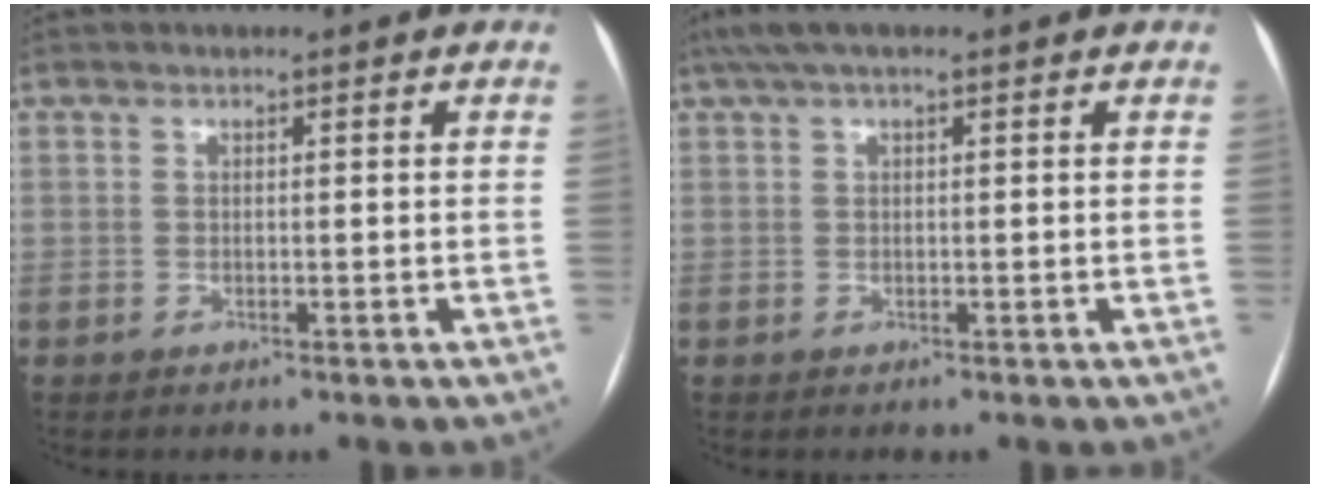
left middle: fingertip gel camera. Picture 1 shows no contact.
{"total": 4.8, "force": [3.2, 1.2, 3.4], "torque": [-0.066, 0.046, 0.057]}